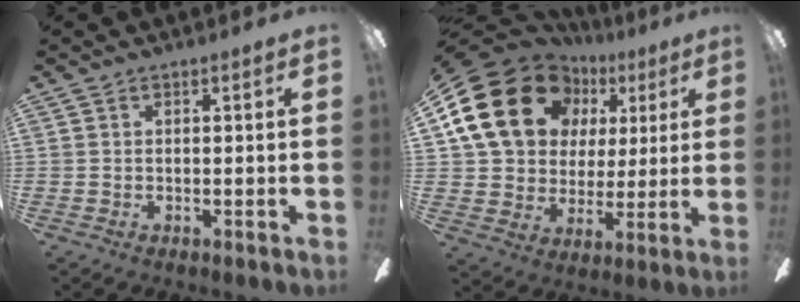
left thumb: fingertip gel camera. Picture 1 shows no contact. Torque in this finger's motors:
{"motor_torque": [0.91, 2.77, 1.47, -1.30, 0.42]}